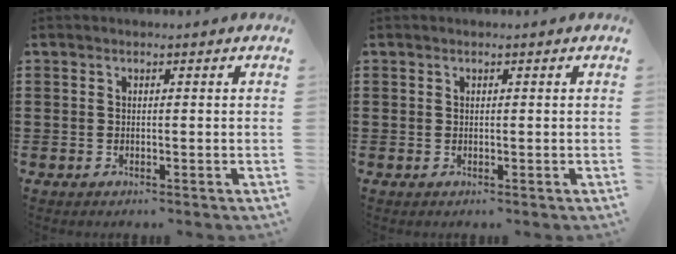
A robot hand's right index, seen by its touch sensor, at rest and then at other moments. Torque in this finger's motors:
{"motor_torque": [0.52, 0.48, 0.03, -0.01]}